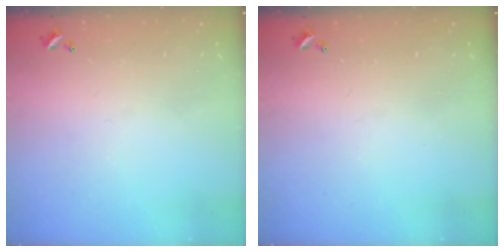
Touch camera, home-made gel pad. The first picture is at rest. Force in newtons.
{"total": 0.0}